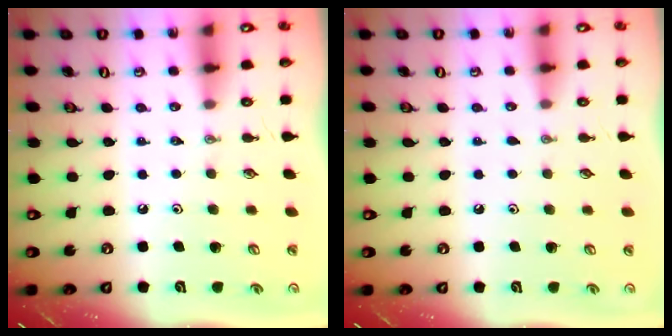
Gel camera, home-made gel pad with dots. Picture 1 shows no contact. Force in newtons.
{"total": 2.3, "press": 2.3, "slide": 0.2}